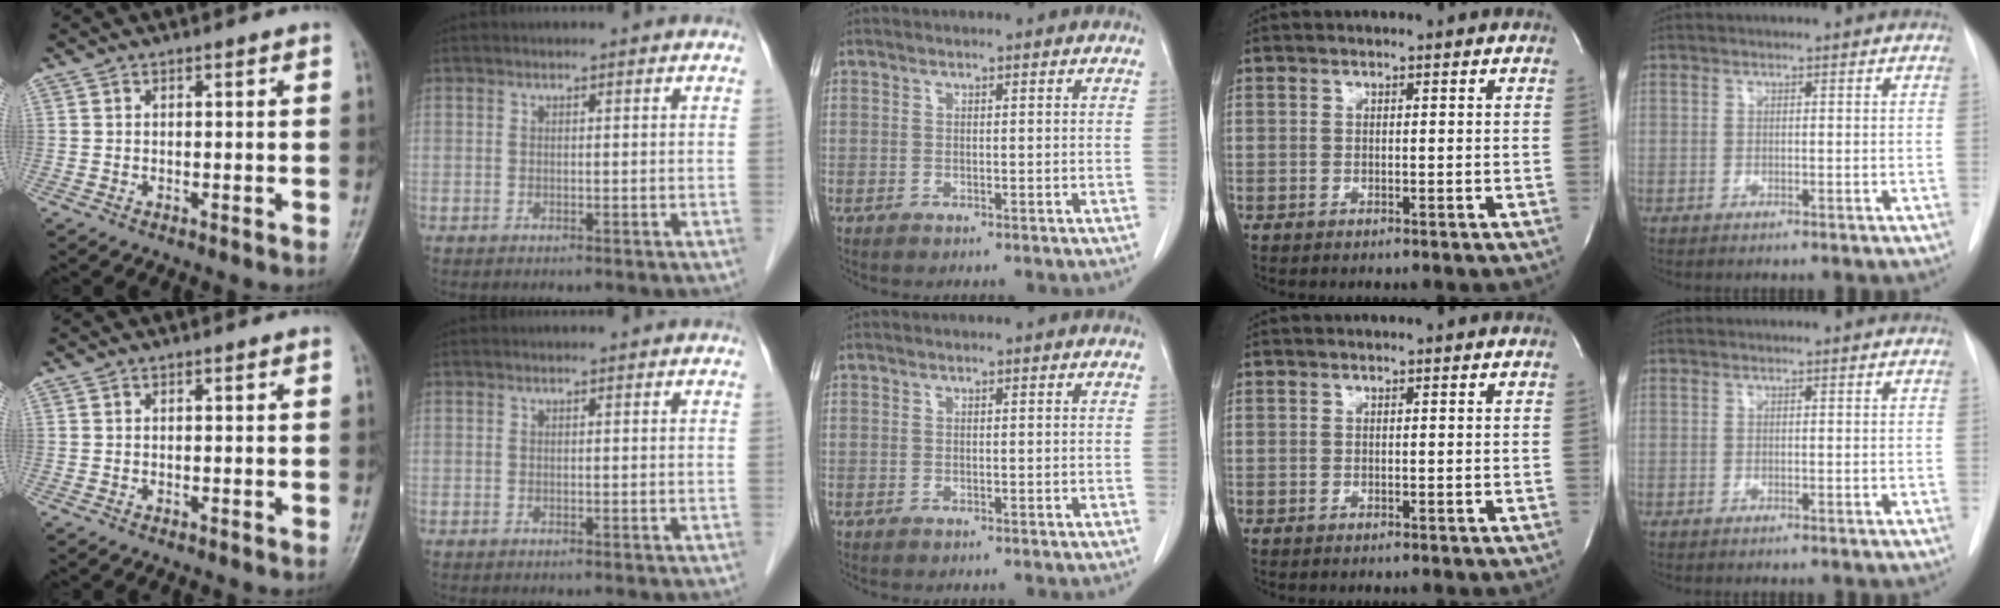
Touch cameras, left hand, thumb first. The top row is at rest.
{}